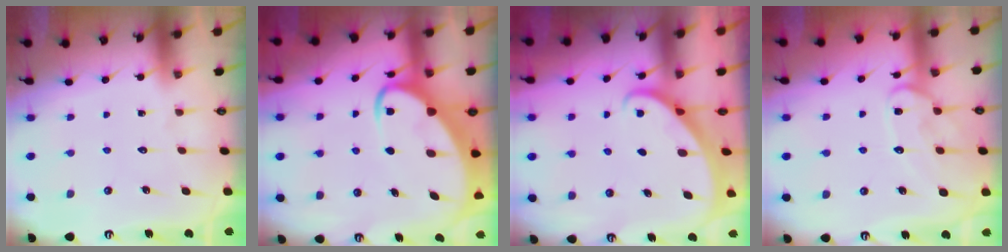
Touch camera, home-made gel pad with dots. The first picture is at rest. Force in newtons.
{"total": 6.9, "press": 6.8, "slide": 0.6}
{"total": 1.6, "press": 1.6, "slide": 0.1}
{"total": 13.5, "press": 13.5, "slide": 1.1}